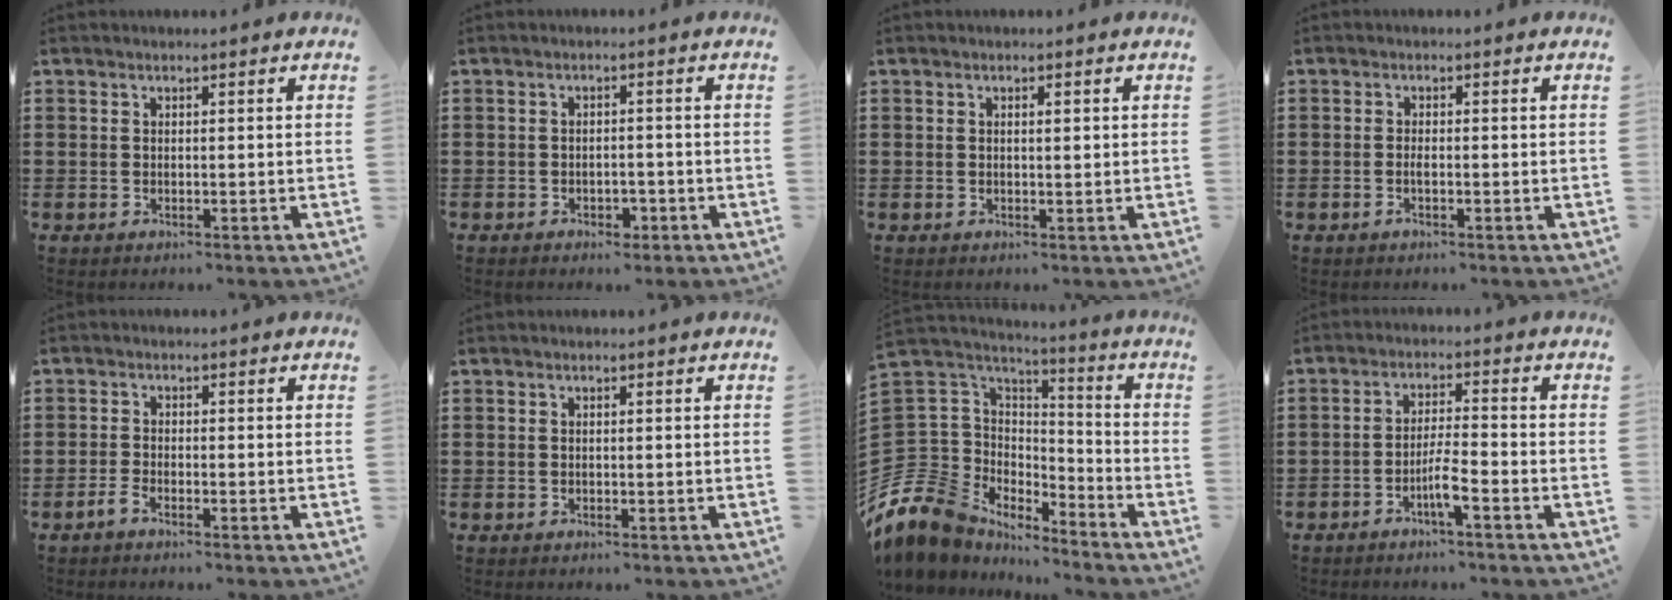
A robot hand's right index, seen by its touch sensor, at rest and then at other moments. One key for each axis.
{"total": 1.9, "fx": -1.5, "fy": 0.9, "fz": 0.7, "tx": -0.018, "ty": -0.001, "tz": -0.032}
{"total": 1.2, "fx": 0.3, "fy": 0.3, "fz": 1.1, "tx": -0.022, "ty": 0.003, "tz": 0.004}
{"total": 0.9, "fx": -0.5, "fy": 0.3, "fz": 0.8, "tx": -0.016, "ty": -0.003, "tz": -0.007}
{"total": 1.7, "fx": -1.4, "fy": 0.3, "fz": 0.9, "tx": -0.033, "ty": -0.006, "tz": -0.031}
{"total": 0.0}
{"total": 11.3, "fx": -7.8, "fy": 7.8, "fz": 2.6, "tx": -0.116, "ty": -0.003, "tz": -0.154}
{"total": 4.0, "fx": -2.5, "fy": 0.0, "fz": 3.1, "tx": -0.069, "ty": -0.008, "tz": -0.051}